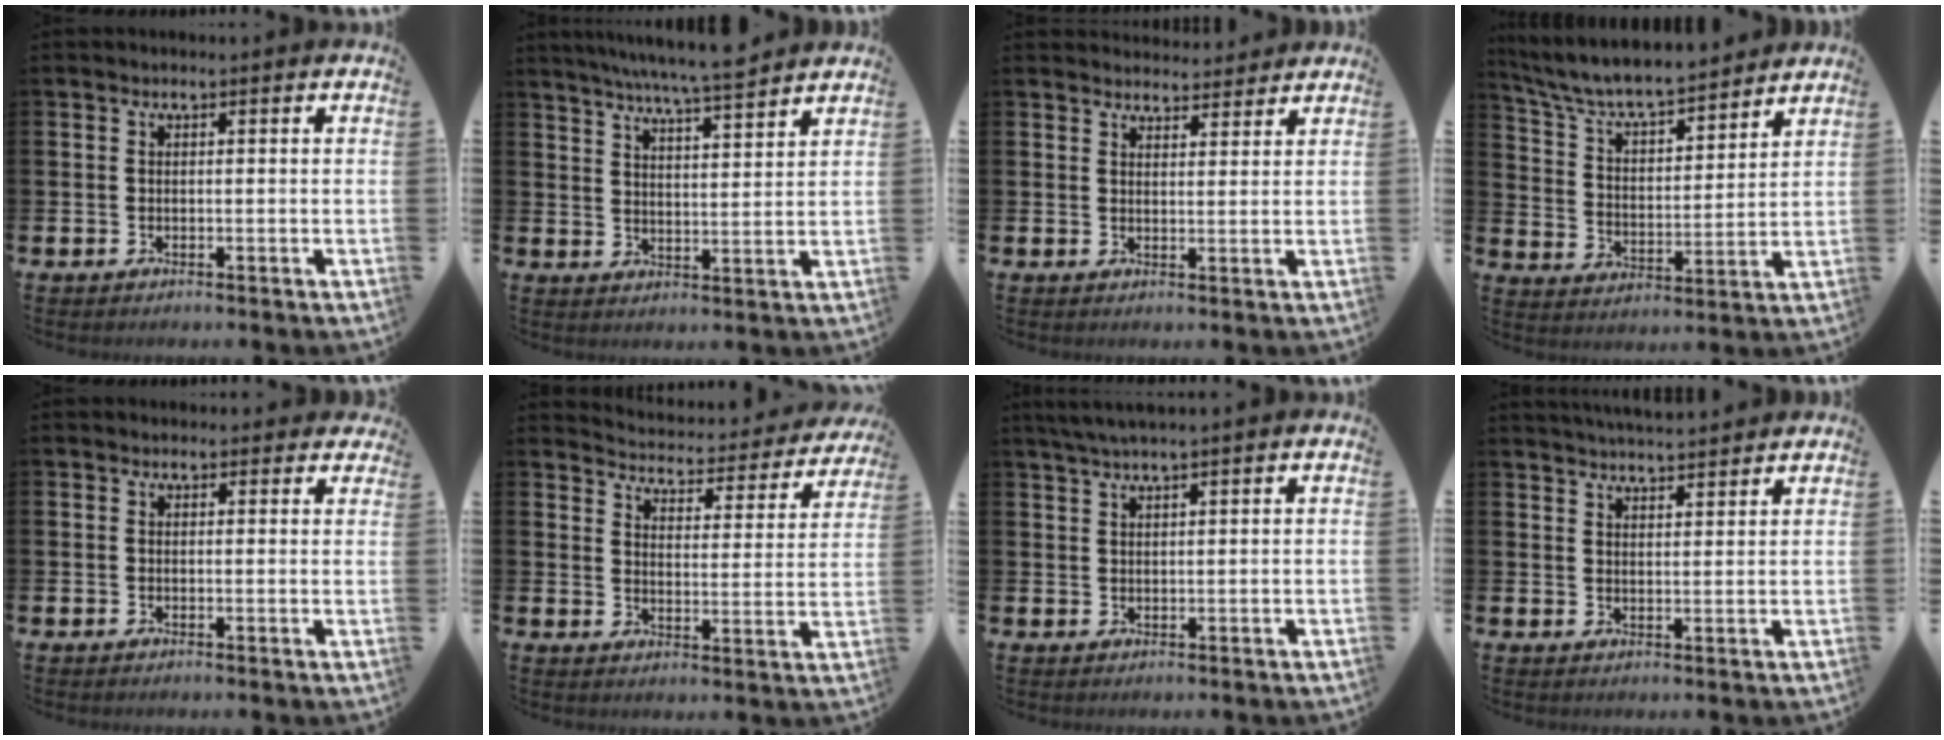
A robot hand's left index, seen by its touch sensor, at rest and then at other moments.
{"total": 6.7, "force": [6.4, -0.5, 2.0], "torque": [-0.056, -0.037, 0.113]}
{"total": 3.3, "force": [3.3, 0.7, -0.2], "torque": [0.004, -0.020, 0.058]}
{"total": 7.6, "force": [7.3, 1.1, 2.0], "torque": [-0.080, -0.057, 0.127]}
{"total": 1.1, "force": [0.8, 0.7, 0.1], "torque": [0.004, 0.007, 0.013]}
{"total": 4.3, "force": [4.3, 0.7, 0.5], "torque": [-0.030, -0.041, 0.067]}
{"total": 2.5, "force": [2.0, -0.1, 1.5], "torque": [-0.039, 0.004, 0.038]}
{"total": 4.2, "force": [4.2, 0.0, 0.1], "torque": [-0.012, -0.020, 0.076]}